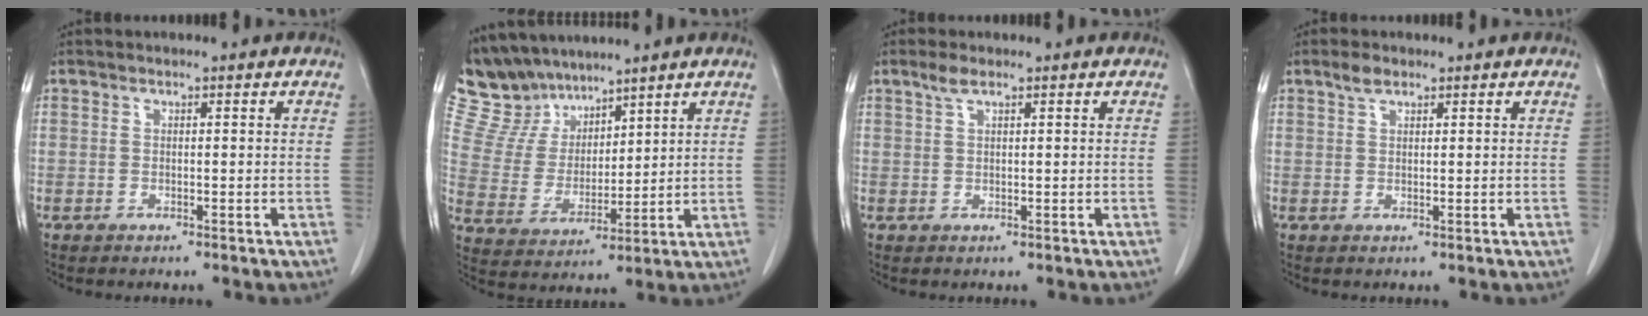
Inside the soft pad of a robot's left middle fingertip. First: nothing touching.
{"total": 10.1, "force": [9.1, 4.2, 1.4], "torque": [-0.047, 0.018, 0.191]}
{"total": 1.9, "force": [1.3, 0.3, 1.3], "torque": [-0.032, 0.007, 0.028]}
{"total": 2.0, "force": [1.4, 0.8, 1.1], "torque": [-0.025, 0.005, 0.028]}